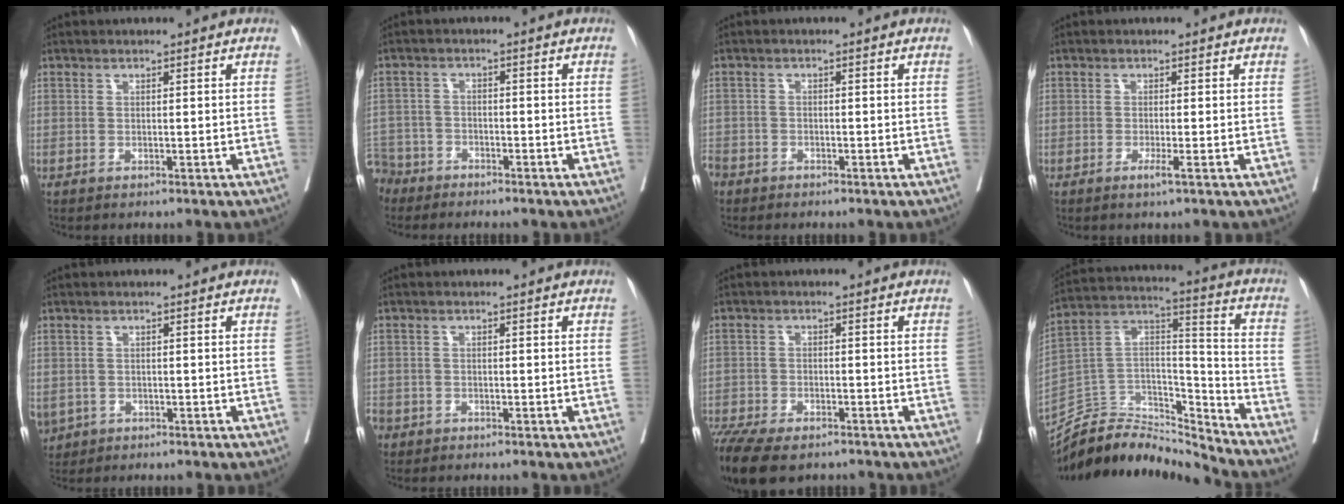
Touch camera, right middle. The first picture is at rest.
{"total": 7.1, "force": [-6.0, 3.8, 0.3], "torque": [-0.014, -0.003, -0.117]}
{"total": 4.2, "force": [-3.3, 2.5, 0.8], "torque": [-0.026, -0.002, -0.068]}
{"total": 1.4, "force": [-0.7, -0.3, 1.2], "torque": [-0.024, -0.004, -0.015]}
{"total": 5.2, "force": [-2.5, 4.3, 1.5], "torque": [-0.038, -0.002, -0.036]}
{"total": 4.2, "force": [-2.8, 2.9, 0.9], "torque": [-0.030, 0.000, -0.057]}
{"total": 12.4, "force": [-9.4, 4.7, 6.5], "torque": [-0.141, -0.012, -0.146]}
{"total": 14.0, "force": [-13.8, 2.1, 0.3], "torque": [0.000, 0.057, -0.254]}